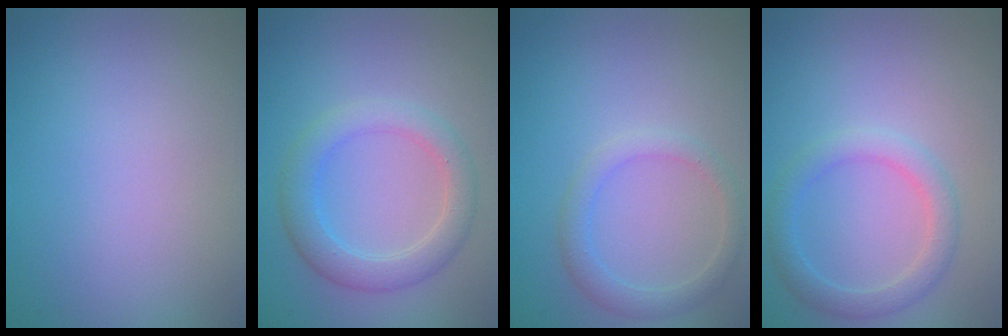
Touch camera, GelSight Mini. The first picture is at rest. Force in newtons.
{"total": 3.5, "press": 3.5, "slide": 0.1}
{"total": 2.1, "press": 2.1, "slide": 0.3}
{"total": 2.5, "press": 2.5, "slide": 0.0}